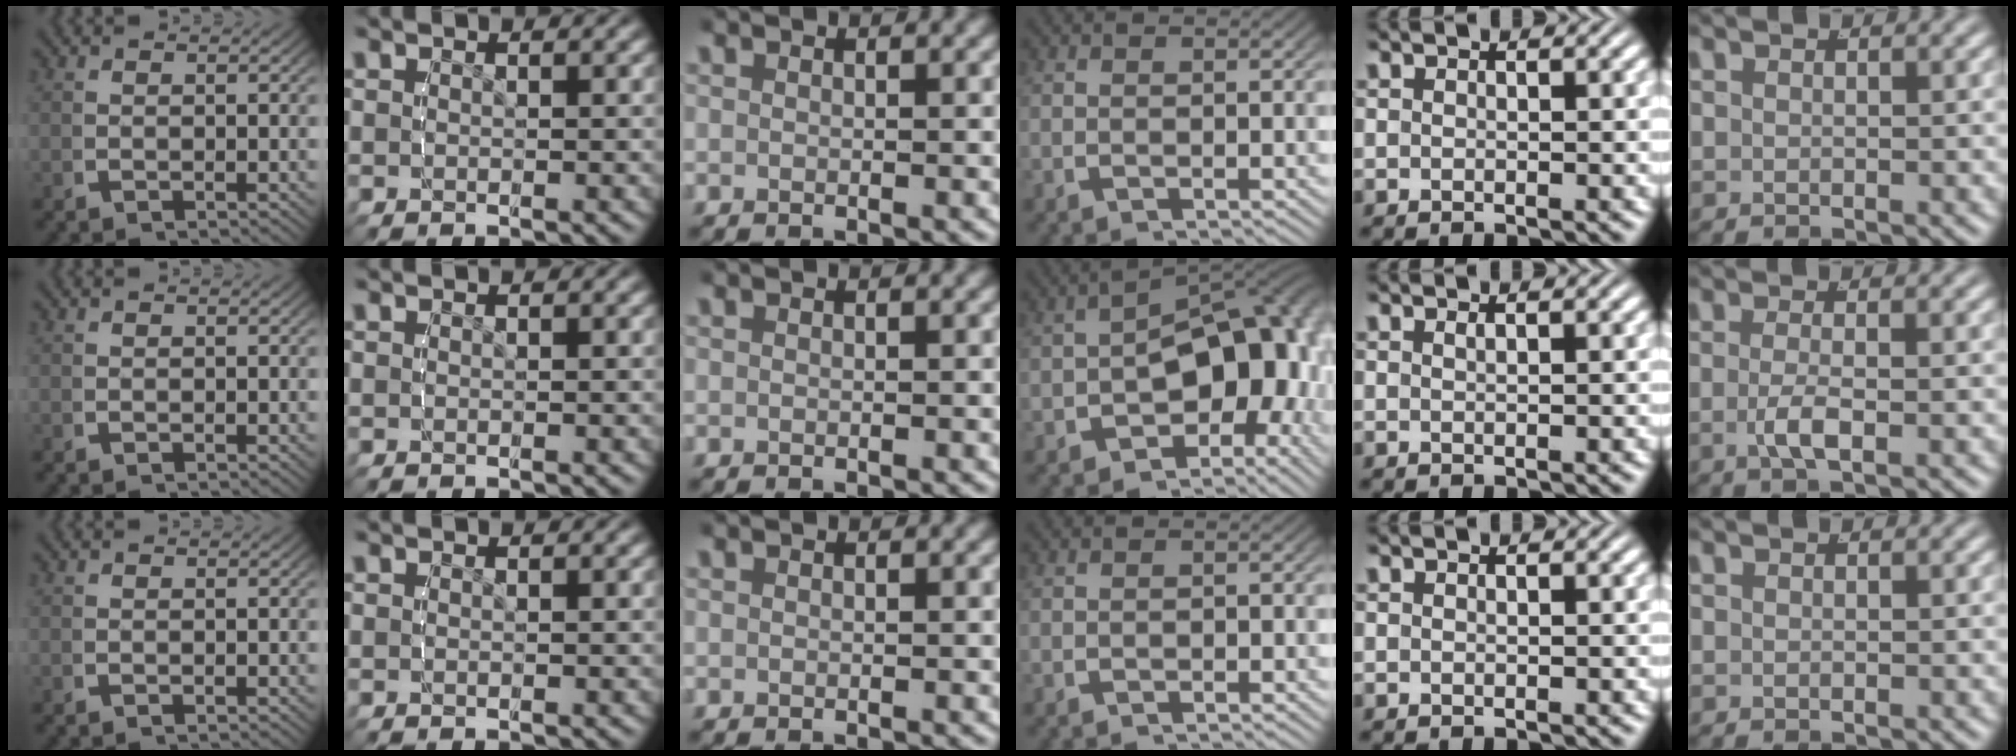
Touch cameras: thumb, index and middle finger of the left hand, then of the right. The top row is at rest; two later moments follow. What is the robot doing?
{"motion": "lift_and_place", "object": "glue stick"}